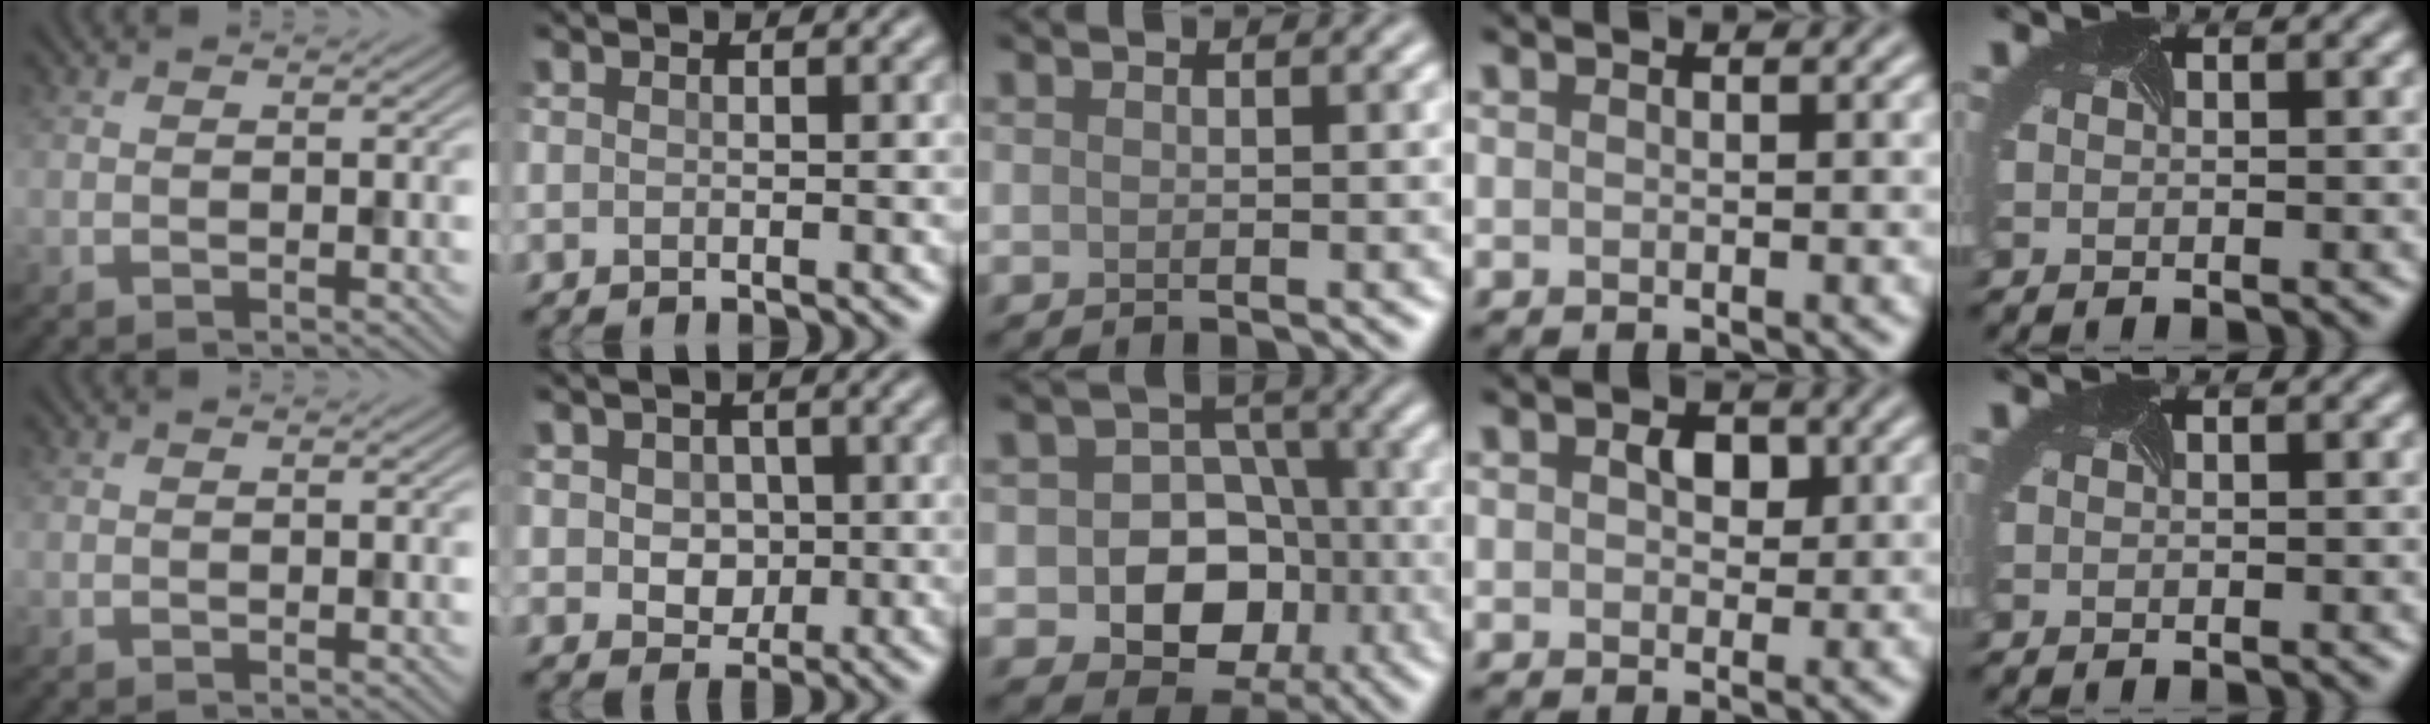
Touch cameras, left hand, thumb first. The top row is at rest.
{"index": {"total": 2.9, "force": [0.2, 2.4, 1.6], "torque": [-0.028, -0.001, -0.002]}, "middle": {"total": 8.0, "force": [-2.0, 6.3, 4.4], "torque": [-0.036, -0.006, -0.051]}, "ring": {"total": 2.1, "force": [0.5, 1.5, 1.3], "torque": [-0.021, -0.001, 0.006]}}